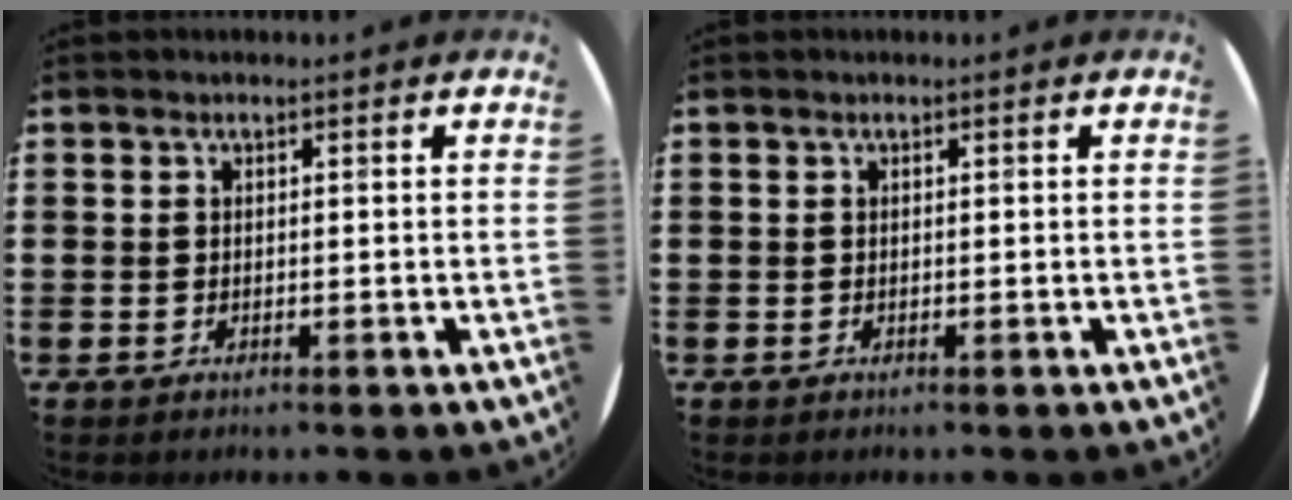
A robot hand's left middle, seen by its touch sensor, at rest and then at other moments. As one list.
[{"total": 0.0}]